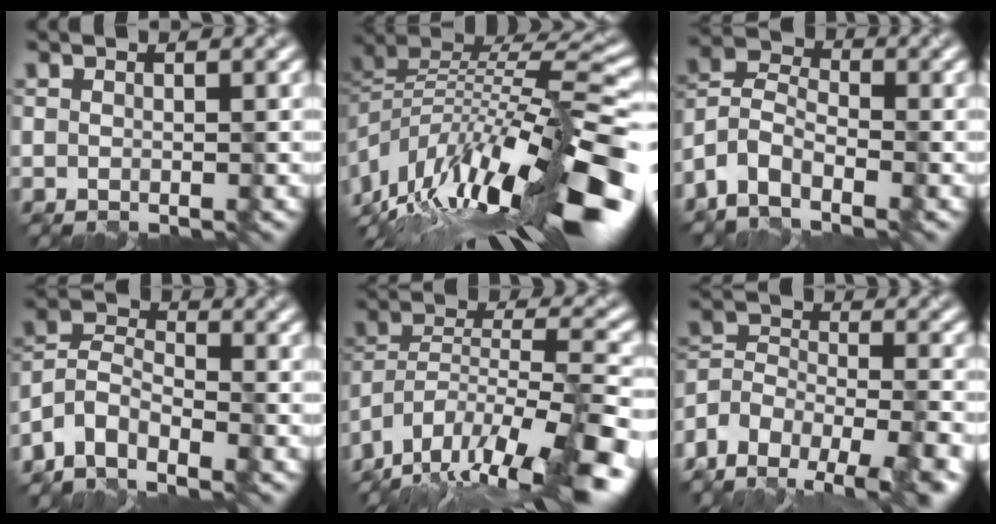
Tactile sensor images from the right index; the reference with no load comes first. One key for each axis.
{"total": 15.0, "fx": -5.7, "fy": 5.4, "fz": 12.8, "tx": -0.242, "ty": 0.021, "tz": -0.099}
{"total": 6.2, "fx": -4.4, "fy": 2.7, "fz": 3.3, "tx": -0.065, "ty": 0.002, "tz": -0.092}
{"total": 5.6, "fx": -4.2, "fy": 2.5, "fz": 2.7, "tx": -0.048, "ty": 0.007, "tz": -0.090}
{"total": 16.4, "fx": -12.7, "fy": 4.5, "fz": 9.3, "tx": -0.159, "ty": -0.001, "tz": -0.201}
{"total": 11.8, "fx": -9.2, "fy": 6.0, "fz": 4.4, "tx": -0.075, "ty": 0.008, "tz": -0.136}